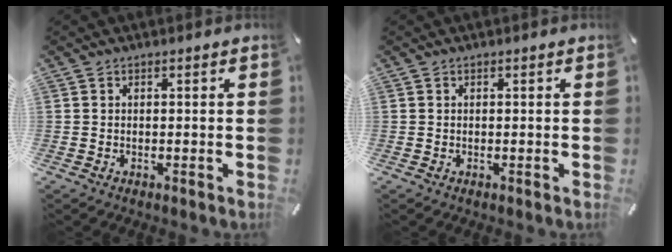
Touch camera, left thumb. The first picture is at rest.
{"total": 0.0}